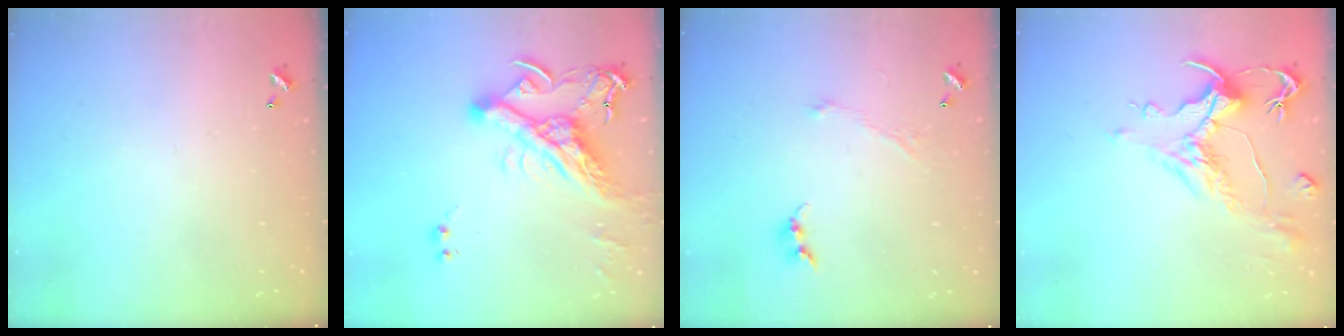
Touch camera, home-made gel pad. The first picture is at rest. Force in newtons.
{"total": 14.9, "press": 14.7, "slide": 2.3}
{"total": 1.1, "press": 1.0, "slide": 0.6}
{"total": 1.5, "press": 0.5, "slide": 1.4}